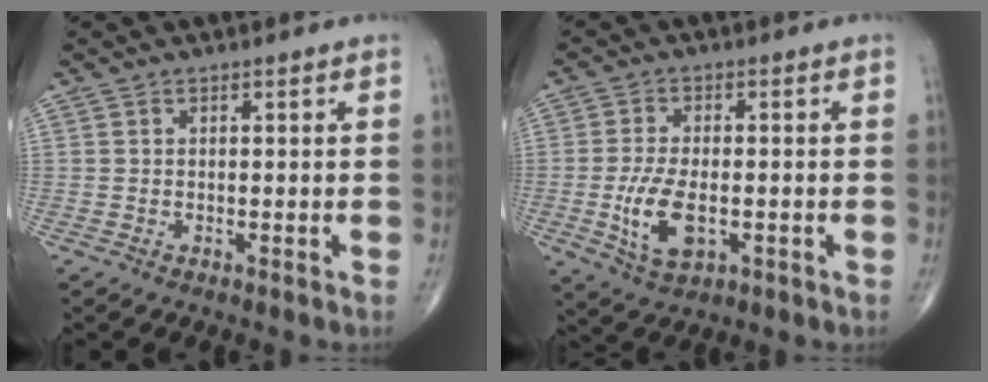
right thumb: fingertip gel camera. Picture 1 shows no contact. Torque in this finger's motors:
{"motor_torque": [0.04, 0.54, 0.57, 0.32, 0.29]}